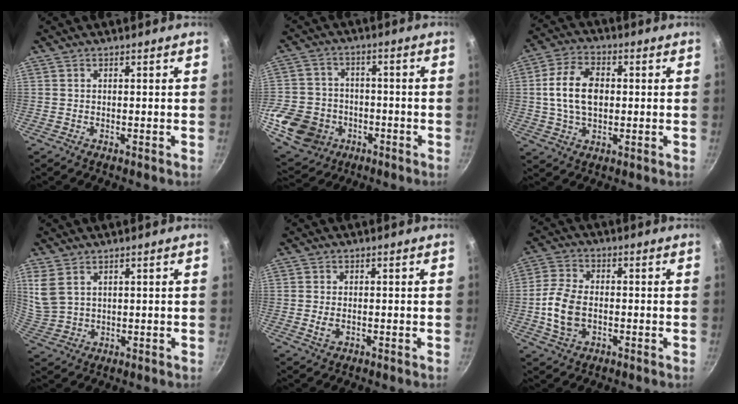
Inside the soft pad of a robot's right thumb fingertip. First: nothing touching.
{"total": 14.1, "force": [-5.1, 11.5, 6.4], "torque": [-0.105, 0.035, -0.079]}
{"total": 10.9, "force": [0.7, 7.1, 8.2], "torque": [-0.141, 0.016, 0.007]}
{"total": 5.9, "force": [2.9, 3.7, 3.6], "torque": [-0.069, -0.017, 0.072]}
{"total": 2.1, "force": [-0.5, 1.3, 1.6], "torque": [-0.030, -0.001, -0.007]}
{"total": 9.1, "force": [-1.5, 6.0, 6.6], "torque": [-0.127, 0.013, -0.033]}